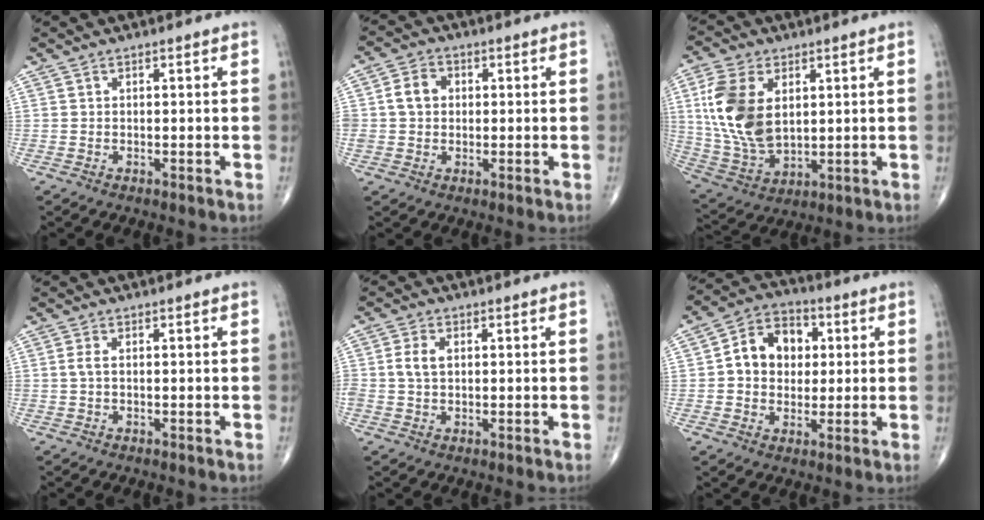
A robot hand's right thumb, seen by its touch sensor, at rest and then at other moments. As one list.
[{"total": 5.7, "force": [0.6, 4.6, 3.2], "torque": [-0.049, 0.013, 0.007]}, {"total": 15.5, "force": [3.3, 9.5, 11.9], "torque": [-0.237, -0.014, 0.073]}, {"total": 1.5, "force": [0.1, 0.6, 1.3], "torque": [-0.033, -0.001, 0.001]}, {"total": 3.6, "force": [0.4, 2.3, 2.7], "torque": [-0.063, 0.007, 0.007]}, {"total": 11.2, "force": [1.5, 8.8, 6.7], "torque": [-0.072, 0.016, 0.017]}]